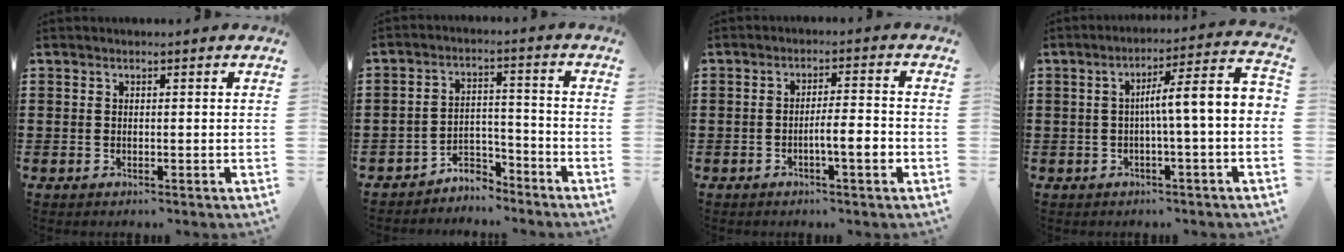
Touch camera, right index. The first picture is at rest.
{"total": 4.6, "force": [-4.4, 1.4, 0.5], "torque": [-0.013, 0.011, -0.090]}
{"total": 4.6, "force": [-1.6, 0.7, 4.2], "torque": [-0.072, 0.002, -0.029]}
{"total": 6.5, "force": [-0.6, 0.1, 6.4], "torque": [-0.112, -0.016, -0.020]}